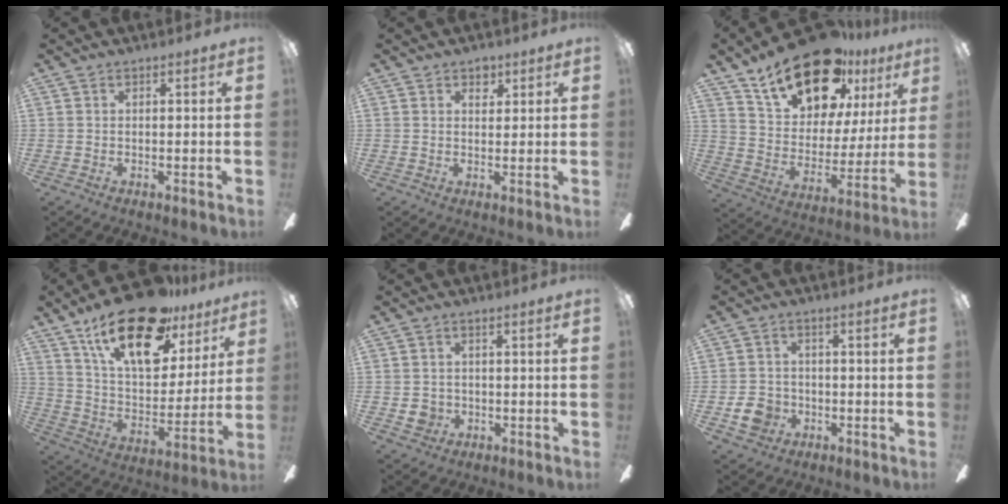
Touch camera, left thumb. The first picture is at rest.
{"total": 3.2, "force": [2.2, 2.1, 1.0], "torque": [0.007, -0.011, 0.034]}
{"total": 21.5, "force": [15.6, 10.2, 10.8], "torque": [-0.182, -0.096, 0.273]}
{"total": 25.0, "force": [16.0, 11.0, 15.8], "torque": [-0.262, -0.086, 0.278]}
{"total": 3.3, "force": [-0.6, 3.1, 0.9], "torque": [-0.010, 0.004, -0.011]}
{"total": 6.3, "force": [-2.1, 5.4, 2.5], "torque": [-0.061, 0.010, -0.040]}